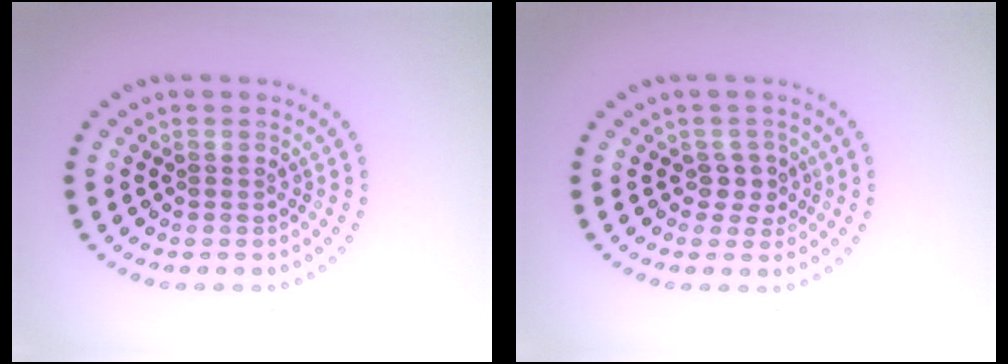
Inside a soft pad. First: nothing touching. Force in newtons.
{"total": 1.8, "press": 1.5, "slide": 0.9}